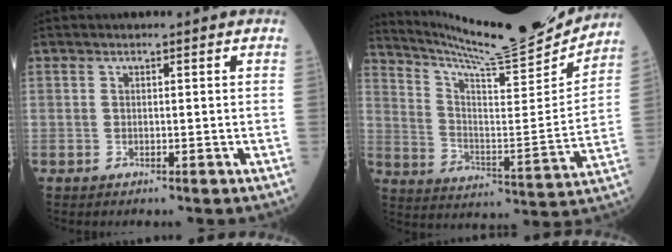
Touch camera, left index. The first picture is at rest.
{"total": 19.8, "force": [18.9, -0.3, 5.9], "torque": [-0.115, -0.057, 0.287]}